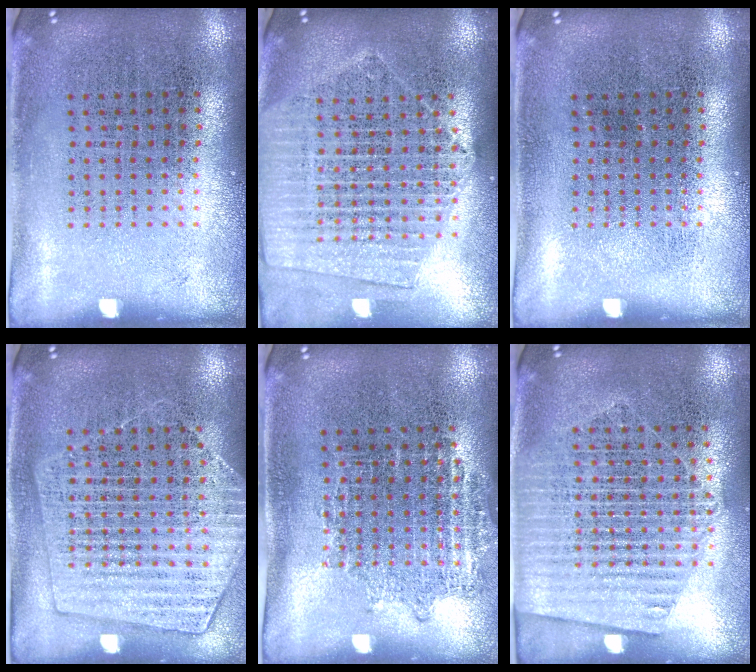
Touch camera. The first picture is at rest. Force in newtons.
{"total": 1.9, "press": 1.7, "slide": 0.7}
{"total": 0.0}
{"total": 1.5, "press": 1.5, "slide": 0.2}
{"total": 0.9, "press": 0.8, "slide": 0.3}
{"total": 1.5, "press": 1.4, "slide": 0.6}